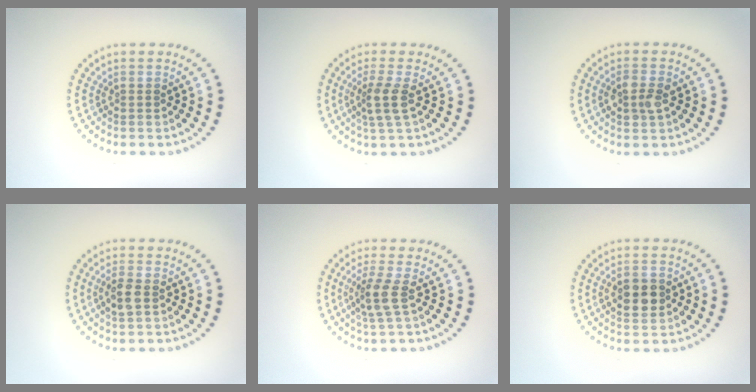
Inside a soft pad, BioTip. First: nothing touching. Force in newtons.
{"total": 2.5, "press": 2.0, "slide": 1.5}
{"total": 2.3, "press": 2.3, "slide": 0.2}
{"total": 2.1, "press": 2.0, "slide": 0.5}
{"total": 2.6, "press": 2.0, "slide": 1.7}
{"total": 3.7, "press": 3.7, "slide": 0.1}